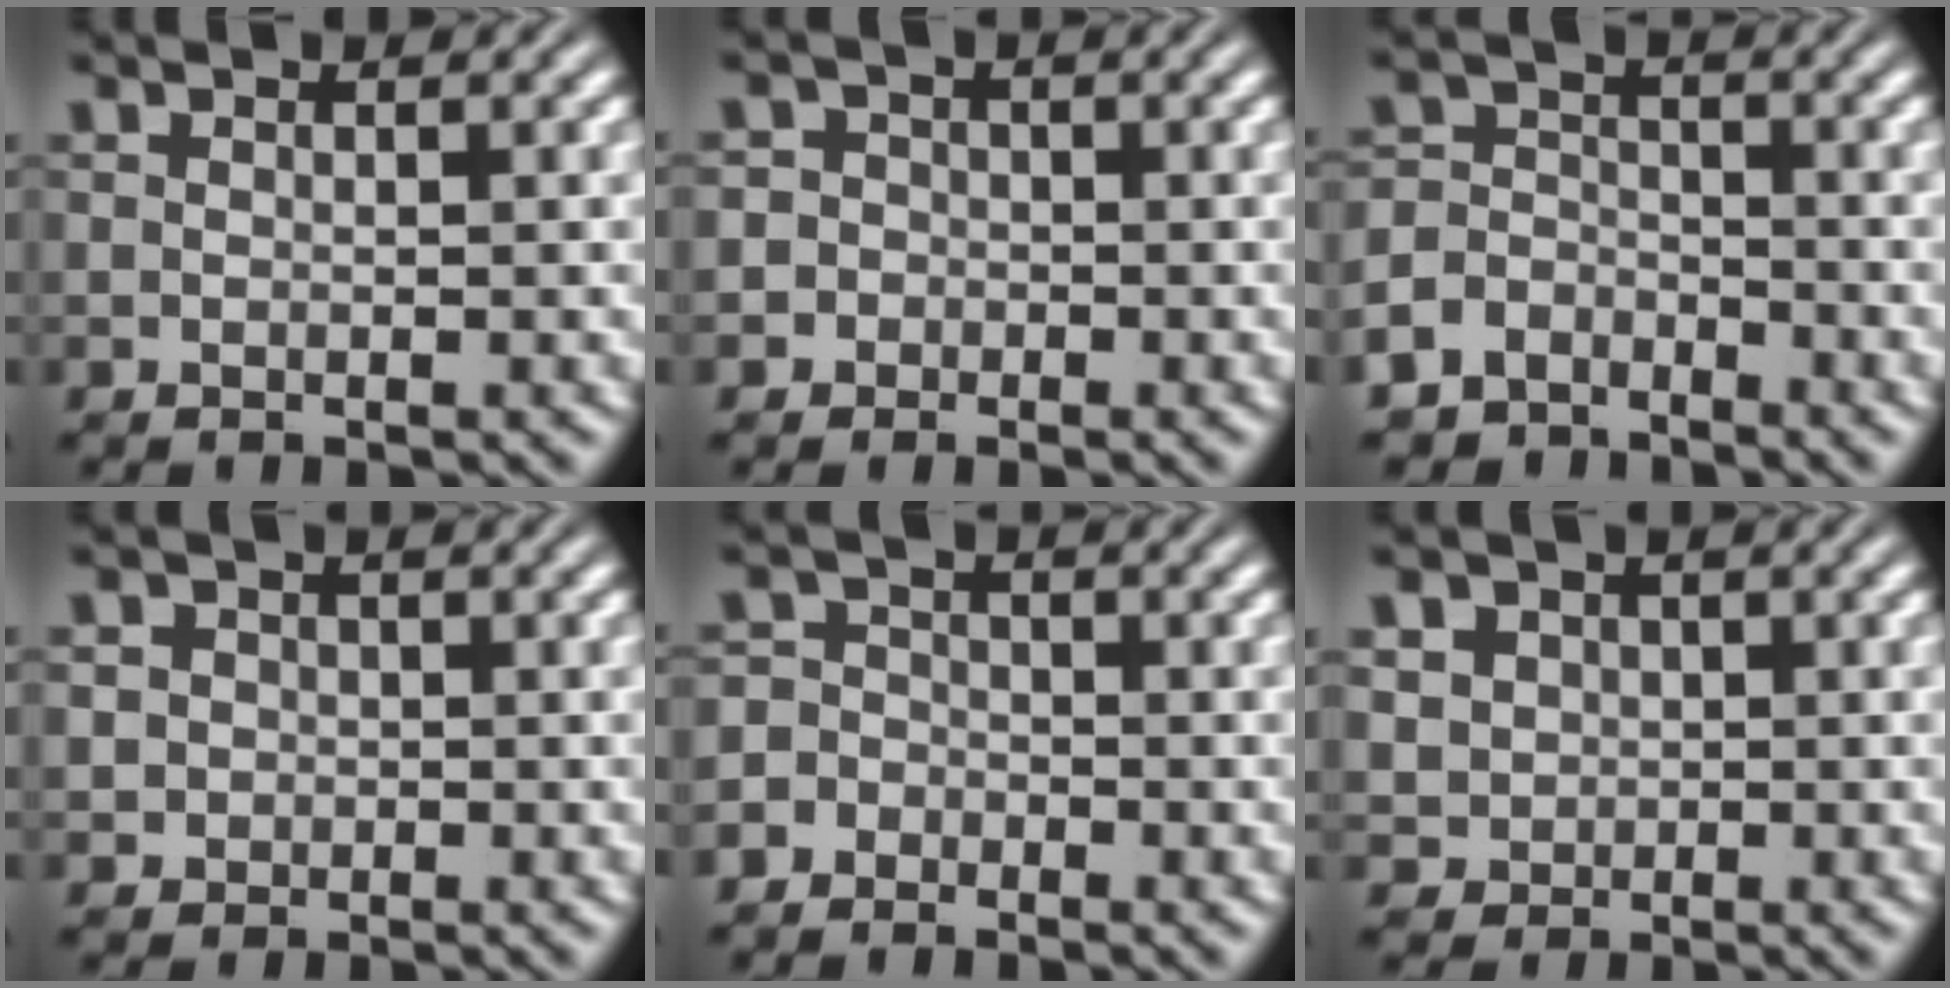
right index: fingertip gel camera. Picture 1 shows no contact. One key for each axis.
{"total": 3.4, "fx": -1.2, "fy": 3.2, "fz": 0.2, "tx": -0.002, "ty": -0.005, "tz": -0.030}
{"total": 5.3, "fx": -3.4, "fy": 3.8, "fz": 1.0, "tx": -0.010, "ty": -0.022, "tz": -0.061}
{"total": 3.9, "fx": -0.3, "fy": 3.7, "fz": 1.1, "tx": -0.025, "ty": -0.010, "tz": -0.007}
{"total": 3.7, "fx": -2.0, "fy": 3.1, "fz": 0.3, "tx": 0.004, "ty": -0.013, "tz": -0.040}
{"total": 6.6, "fx": 0.5, "fy": 6.1, "fz": 2.4, "tx": -0.061, "ty": -0.029, "tz": 0.015}